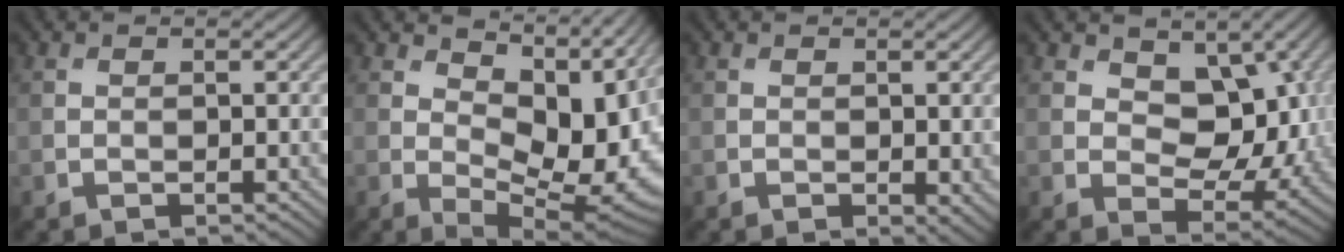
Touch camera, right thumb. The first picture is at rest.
{"total": 11.4, "force": [4.0, 6.1, 8.8], "torque": [-0.137, -0.008, 0.068]}
{"total": 1.5, "force": [-0.2, 0.8, 1.2], "torque": [-0.015, -0.009, 0.001]}
{"total": 8.8, "force": [2.6, 5.7, 6.2], "torque": [-0.099, -0.015, 0.037]}